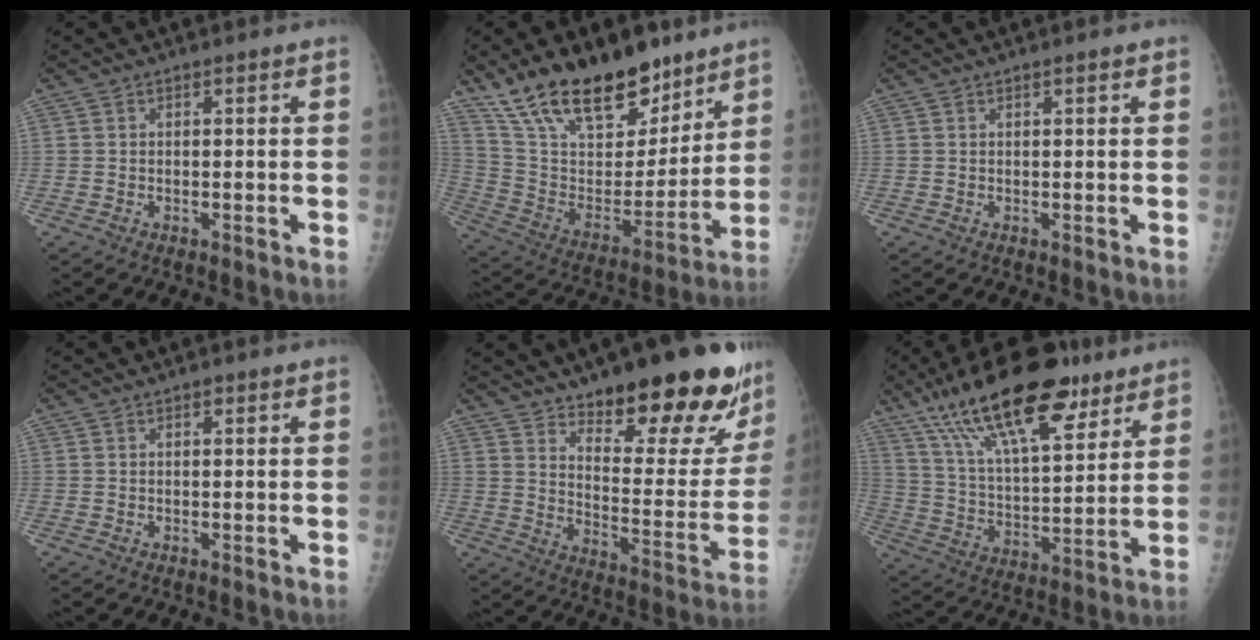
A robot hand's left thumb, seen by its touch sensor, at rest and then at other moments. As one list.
[{"total": 24.9, "force": [18.0, 10.9, 13.3], "torque": [-0.196, -0.073, 0.313]}, {"total": 0.7, "force": [0.6, 0.2, 0.4], "torque": [-0.004, -0.002, 0.008]}, {"total": 0.8, "force": [0.5, 0.4, 0.4], "torque": [-0.002, -0.002, 0.005]}, {"total": 24.9, "force": [17.8, 7.7, 15.6], "torque": [-0.171, -0.107, 0.248]}, {"total": 23.9, "force": [15.3, 8.6, 16.2], "torque": [-0.252, -0.041, 0.264]}]